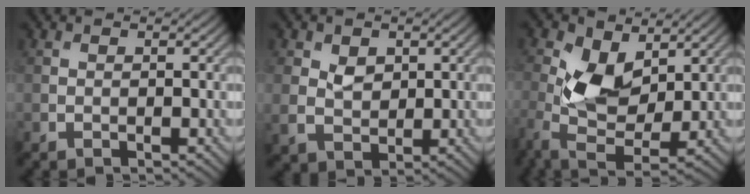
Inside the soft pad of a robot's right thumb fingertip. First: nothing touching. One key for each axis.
{"total": 3.1, "fx": 1.1, "fy": 2.3, "fz": 1.8, "tx": -0.039, "ty": -0.004, "tz": 0.019}
{"total": 9.3, "fx": 1.5, "fy": 5.2, "fz": 7.6, "tx": -0.182, "ty": 0.002, "tz": 0.020}